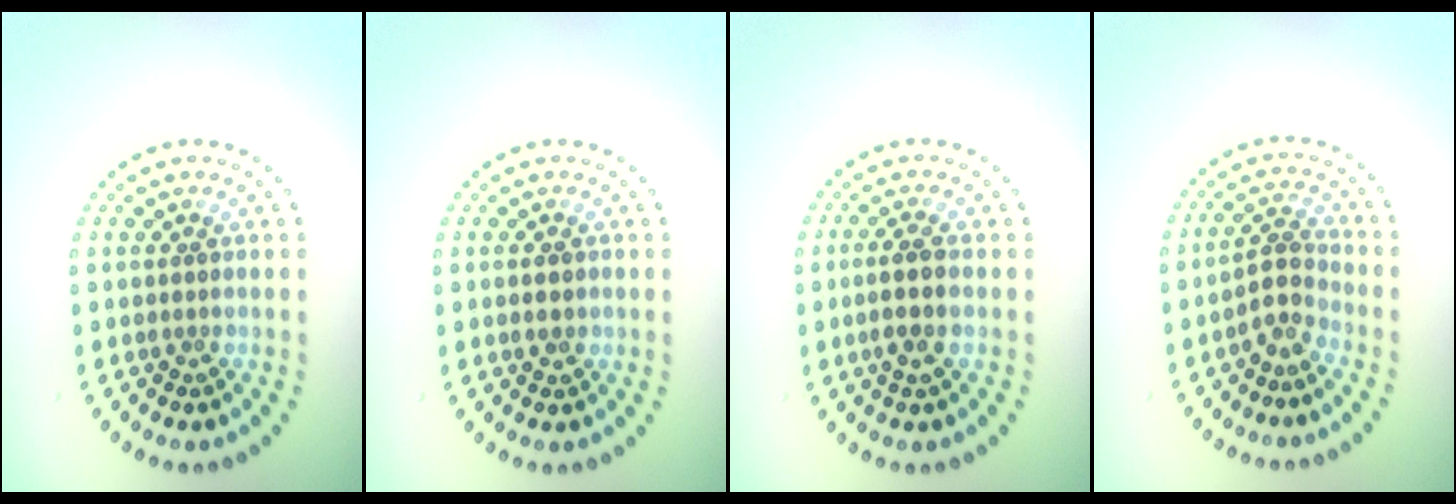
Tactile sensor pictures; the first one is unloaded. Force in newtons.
{"total": 1.8, "press": 1.8, "slide": 0.1}
{"total": 2.5, "press": 2.3, "slide": 0.8}
{"total": 2.4, "press": 1.9, "slide": 1.5}